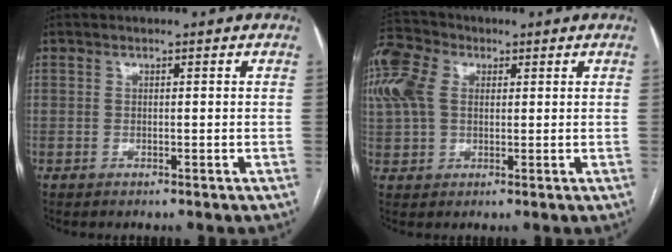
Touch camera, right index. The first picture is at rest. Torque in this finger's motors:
{"motor_torque": [1.03, 0.71, 0.66, 0.16]}